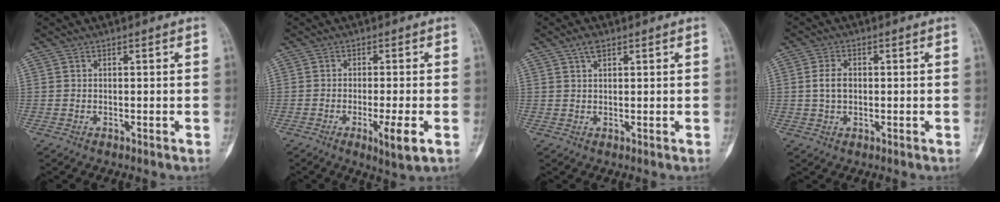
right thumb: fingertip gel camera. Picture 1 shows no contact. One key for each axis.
{"total": 5.6, "fx": -1.9, "fy": 0.6, "fz": 5.2, "tx": -0.091, "ty": -0.010, "tz": -0.030}
{"total": 2.2, "fx": 1.4, "fy": 1.2, "fz": 1.4, "tx": -0.020, "ty": 0.000, "tz": 0.025}
{"total": 3.5, "fx": 0.1, "fy": 2.3, "fz": 2.5, "tx": -0.045, "ty": 0.006, "tz": 0.001}